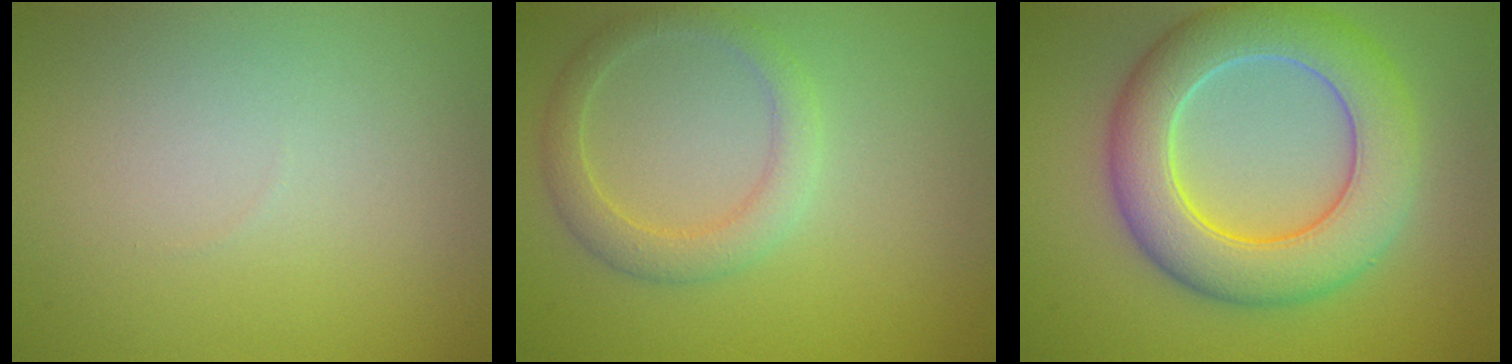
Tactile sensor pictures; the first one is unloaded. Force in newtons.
{"total": 2.8, "press": 2.8, "slide": 0.1}
{"total": 8.6, "press": 8.6, "slide": 0.4}